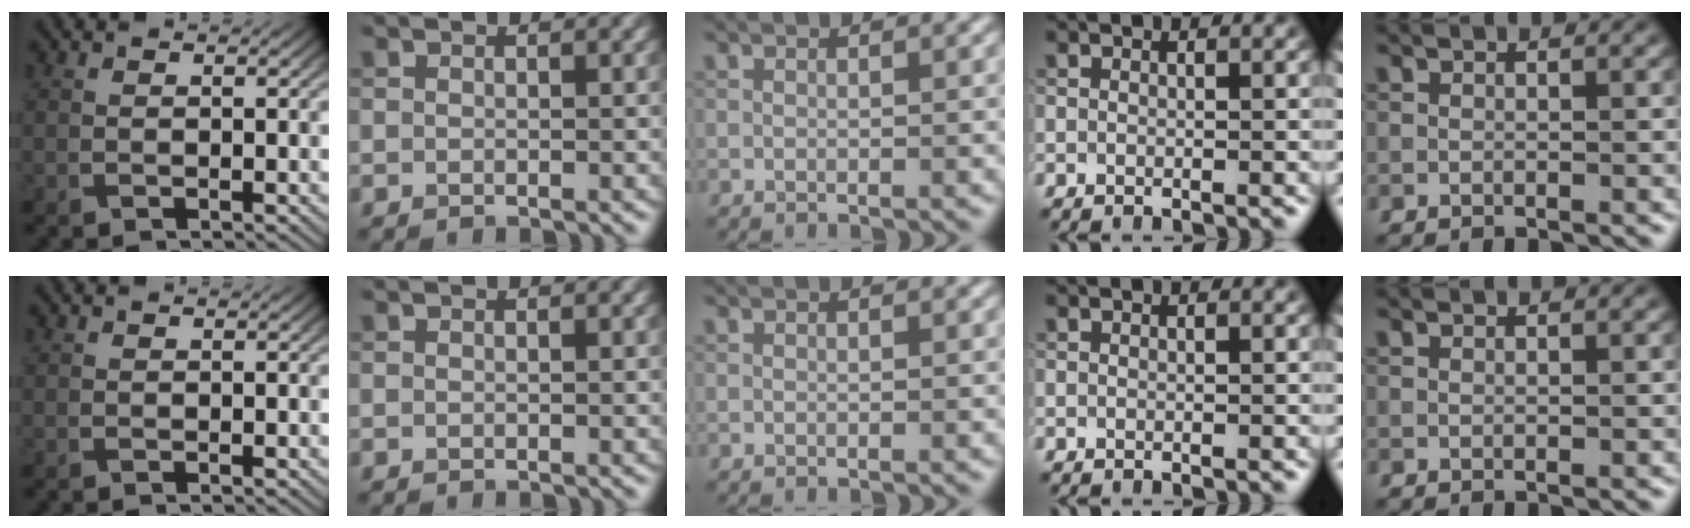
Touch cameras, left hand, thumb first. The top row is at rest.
{}